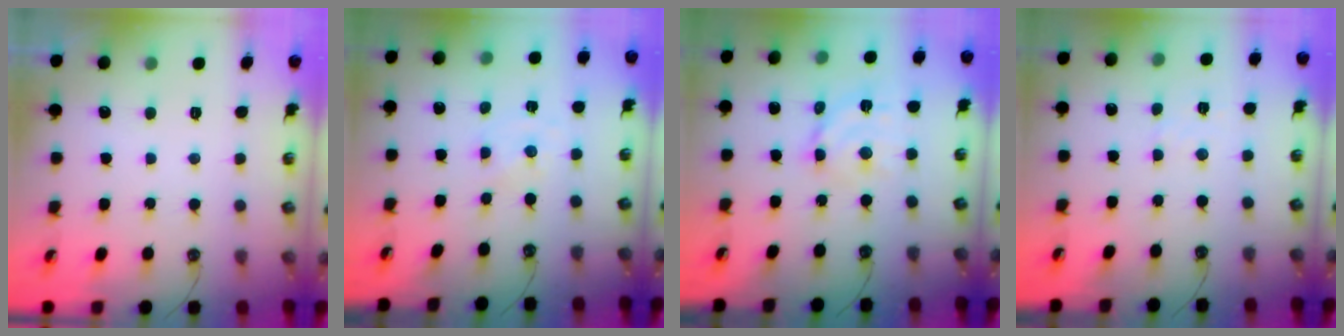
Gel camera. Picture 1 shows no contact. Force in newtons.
{"total": 0.0}
{"total": 8.7, "press": 8.7, "slide": 0.5}
{"total": 2.9, "press": 2.9, "slide": 0.4}